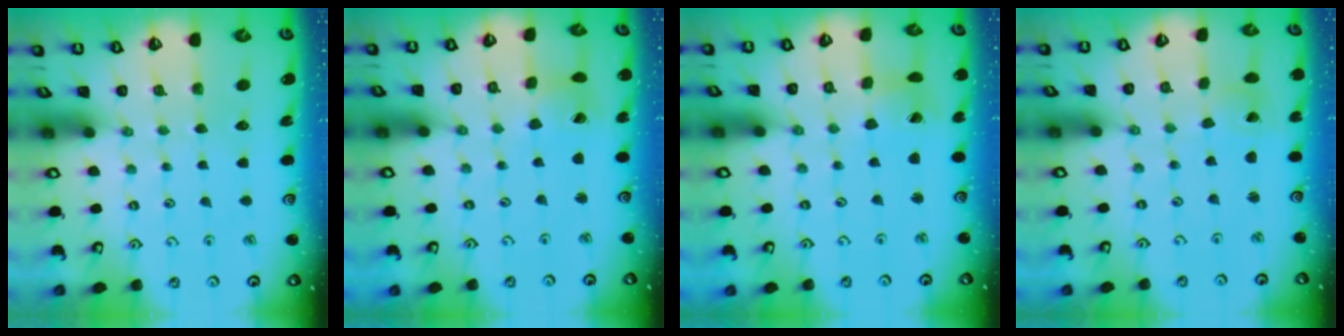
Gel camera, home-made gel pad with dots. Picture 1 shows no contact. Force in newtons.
{"total": 2.4, "press": 2.4, "slide": 0.3}
{"total": 3.7, "press": 3.7, "slide": 0.5}
{"total": 2.1, "press": 2.1, "slide": 0.1}